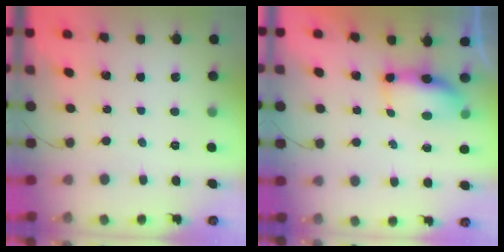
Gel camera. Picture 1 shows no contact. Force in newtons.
{"total": 13.1, "press": 8.8, "slide": 9.7}